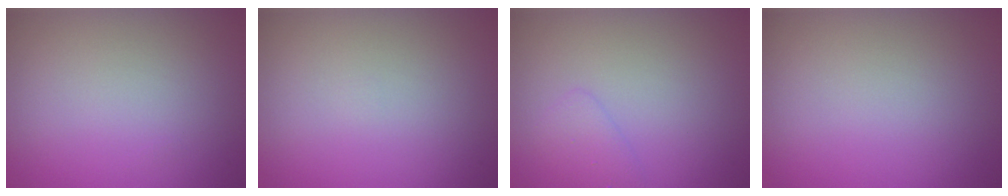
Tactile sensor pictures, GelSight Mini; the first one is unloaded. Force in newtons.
{"total": 0.0}
{"total": 1.4, "press": 1.4, "slide": 0.1}
{"total": 0.0}